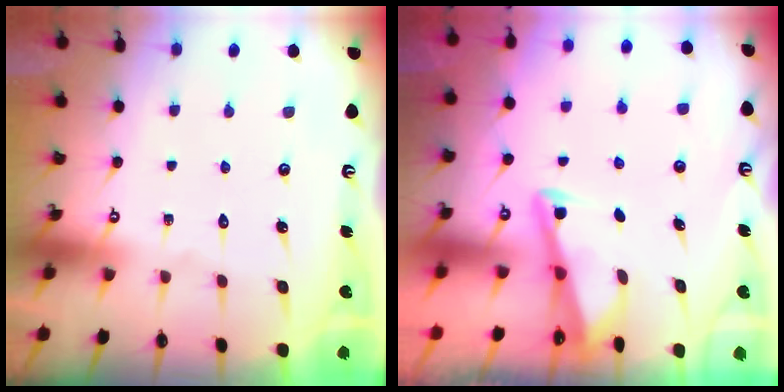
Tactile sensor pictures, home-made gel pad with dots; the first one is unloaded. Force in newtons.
{"total": 2.9, "press": 2.9, "slide": 0.3}